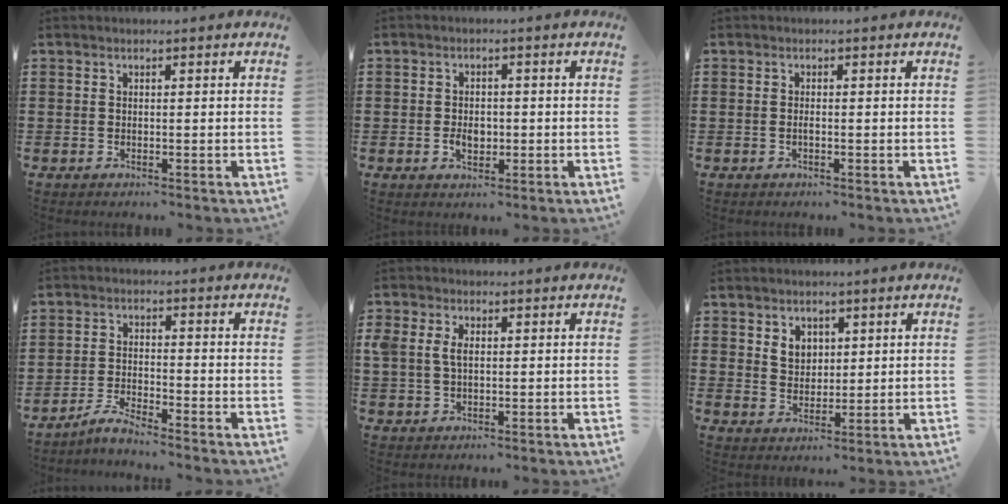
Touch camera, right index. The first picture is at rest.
{"total": 2.7, "force": [-0.4, 1.8, 2.0], "torque": [-0.039, 0.004, -0.008]}
{"total": 0.7, "force": [-0.3, 0.1, 0.6], "torque": [-0.012, -0.004, -0.004]}
{"total": 3.6, "force": [-3.5, 0.1, 1.0], "torque": [-0.027, 0.005, -0.071]}
{"total": 3.2, "force": [0.6, 2.0, 2.3], "torque": [-0.066, 0.006, 0.004]}
{"total": 3.7, "force": [1.9, 2.9, 1.2], "torque": [-0.035, 0.011, 0.036]}